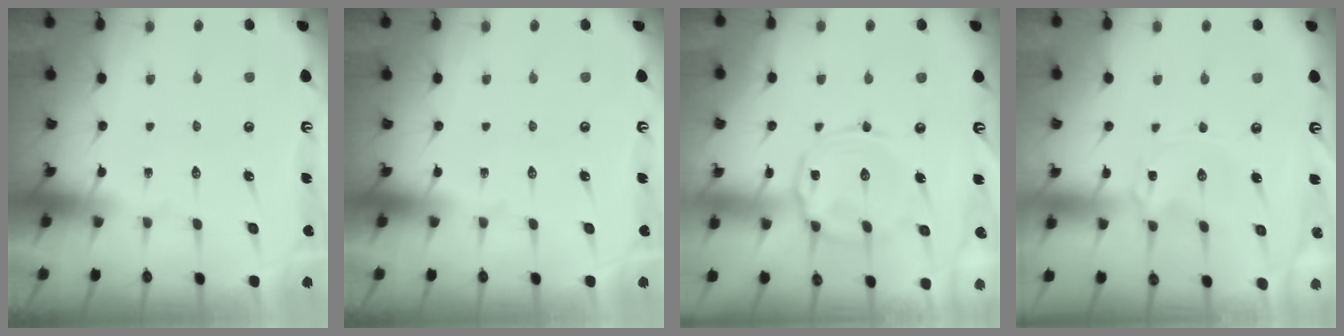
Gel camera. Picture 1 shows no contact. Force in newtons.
{"total": 0.0}
{"total": 6.4, "press": 6.3, "slide": 0.5}
{"total": 0.0}